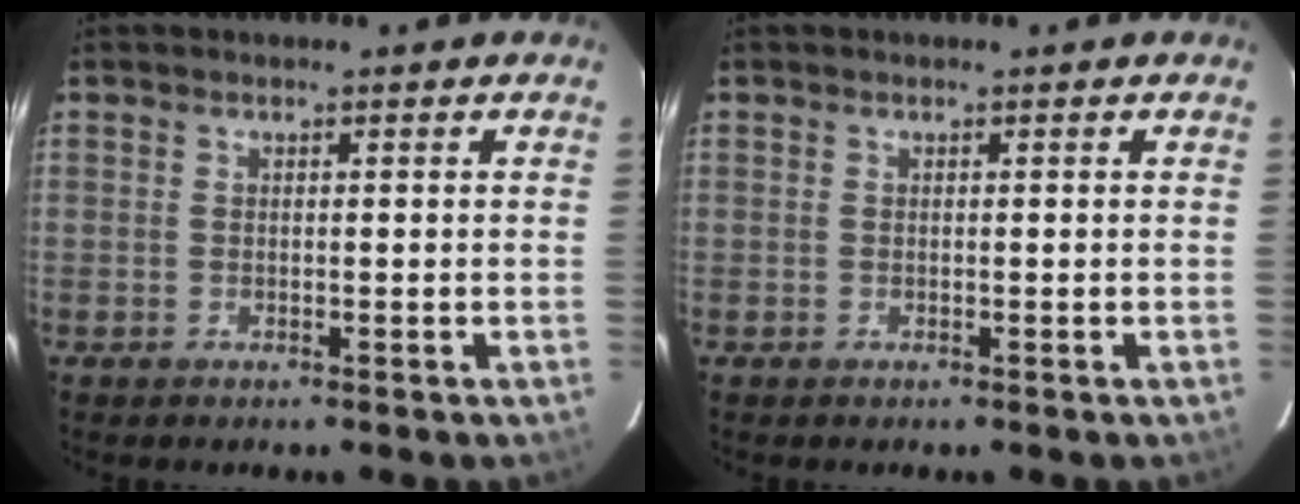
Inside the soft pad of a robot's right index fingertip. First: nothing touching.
{"total": 0.0}